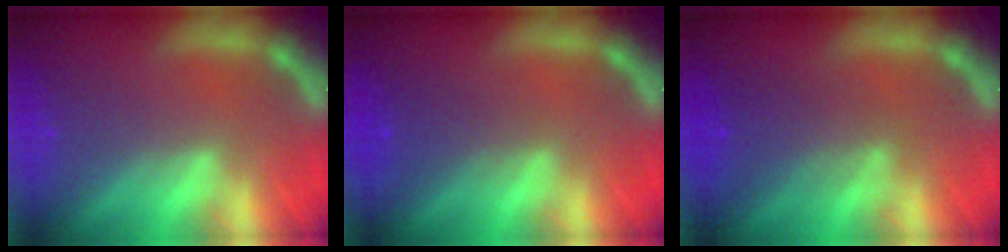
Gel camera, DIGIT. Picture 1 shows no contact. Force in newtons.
{"total": 2.0}
{"total": 3.5}